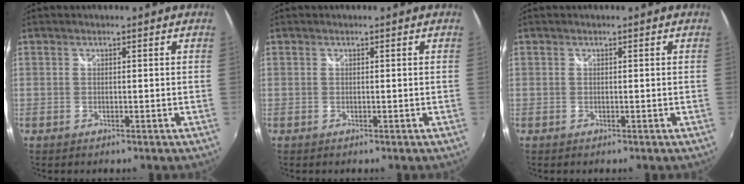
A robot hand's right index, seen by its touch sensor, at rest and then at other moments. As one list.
[{"total": 0.0}, {"total": 0.0}]